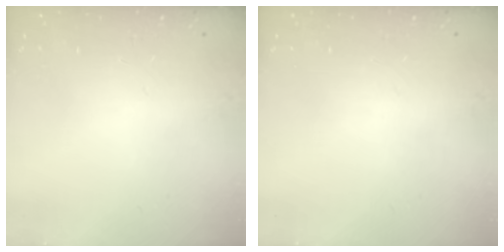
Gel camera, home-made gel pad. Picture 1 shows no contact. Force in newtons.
{"total": 0.0}